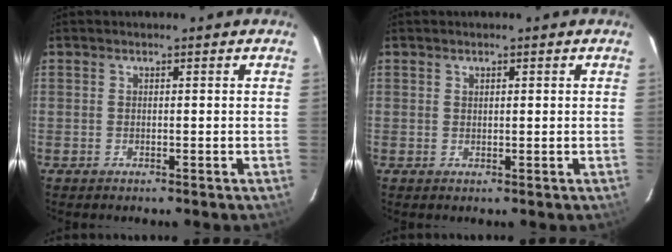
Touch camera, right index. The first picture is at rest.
{"total": 0.8, "force": [0.4, 0.3, 0.5], "torque": [-0.009, 0.003, 0.009]}